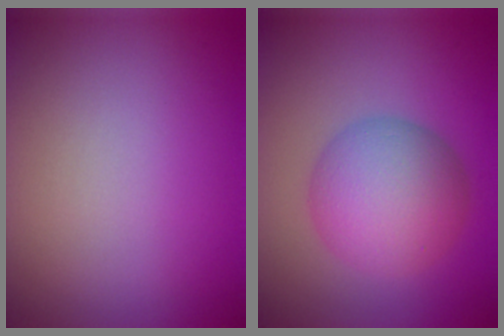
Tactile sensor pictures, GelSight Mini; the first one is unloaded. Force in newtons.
{"total": 6.9, "press": 6.9, "slide": 0.1}